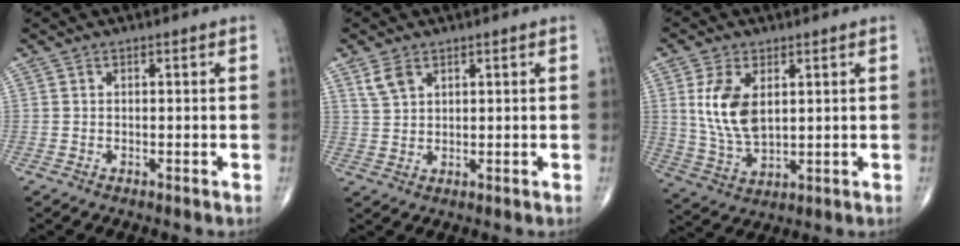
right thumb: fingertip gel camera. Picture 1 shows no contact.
{"total": 3.6, "force": [2.2, 2.1, 1.9], "torque": [-0.037, -0.004, 0.051]}
{"total": 10.5, "force": [2.6, 5.8, 8.4], "torque": [-0.158, -0.014, 0.061]}